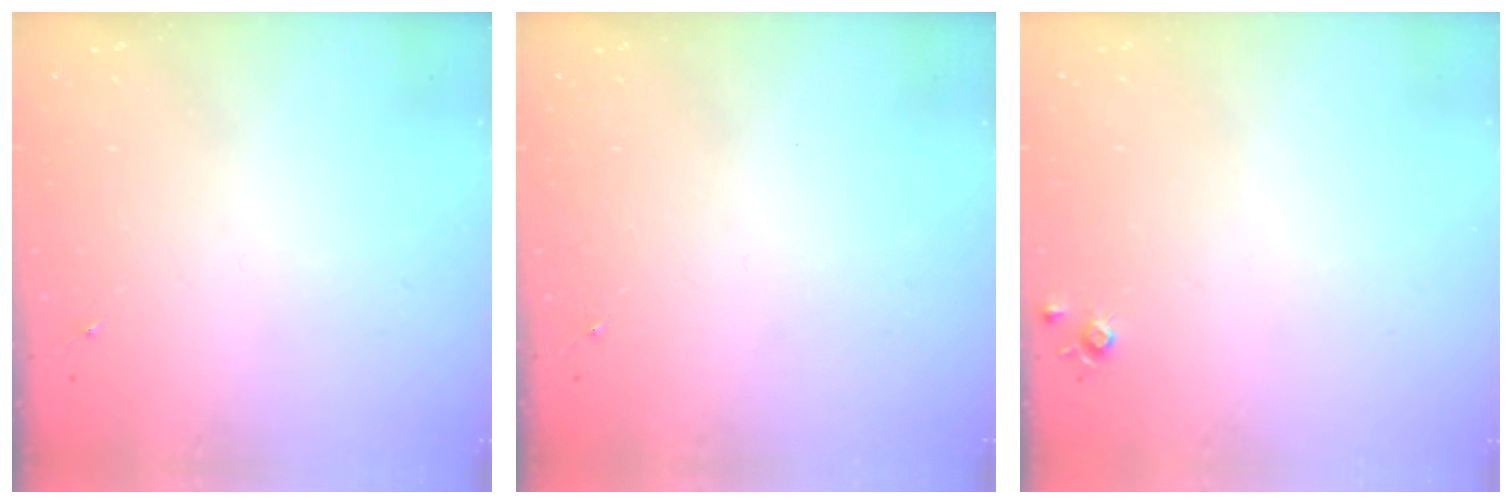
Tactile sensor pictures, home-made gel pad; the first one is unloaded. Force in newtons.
{"total": 0.0}
{"total": 5.1, "press": 5.1, "slide": 0.7}